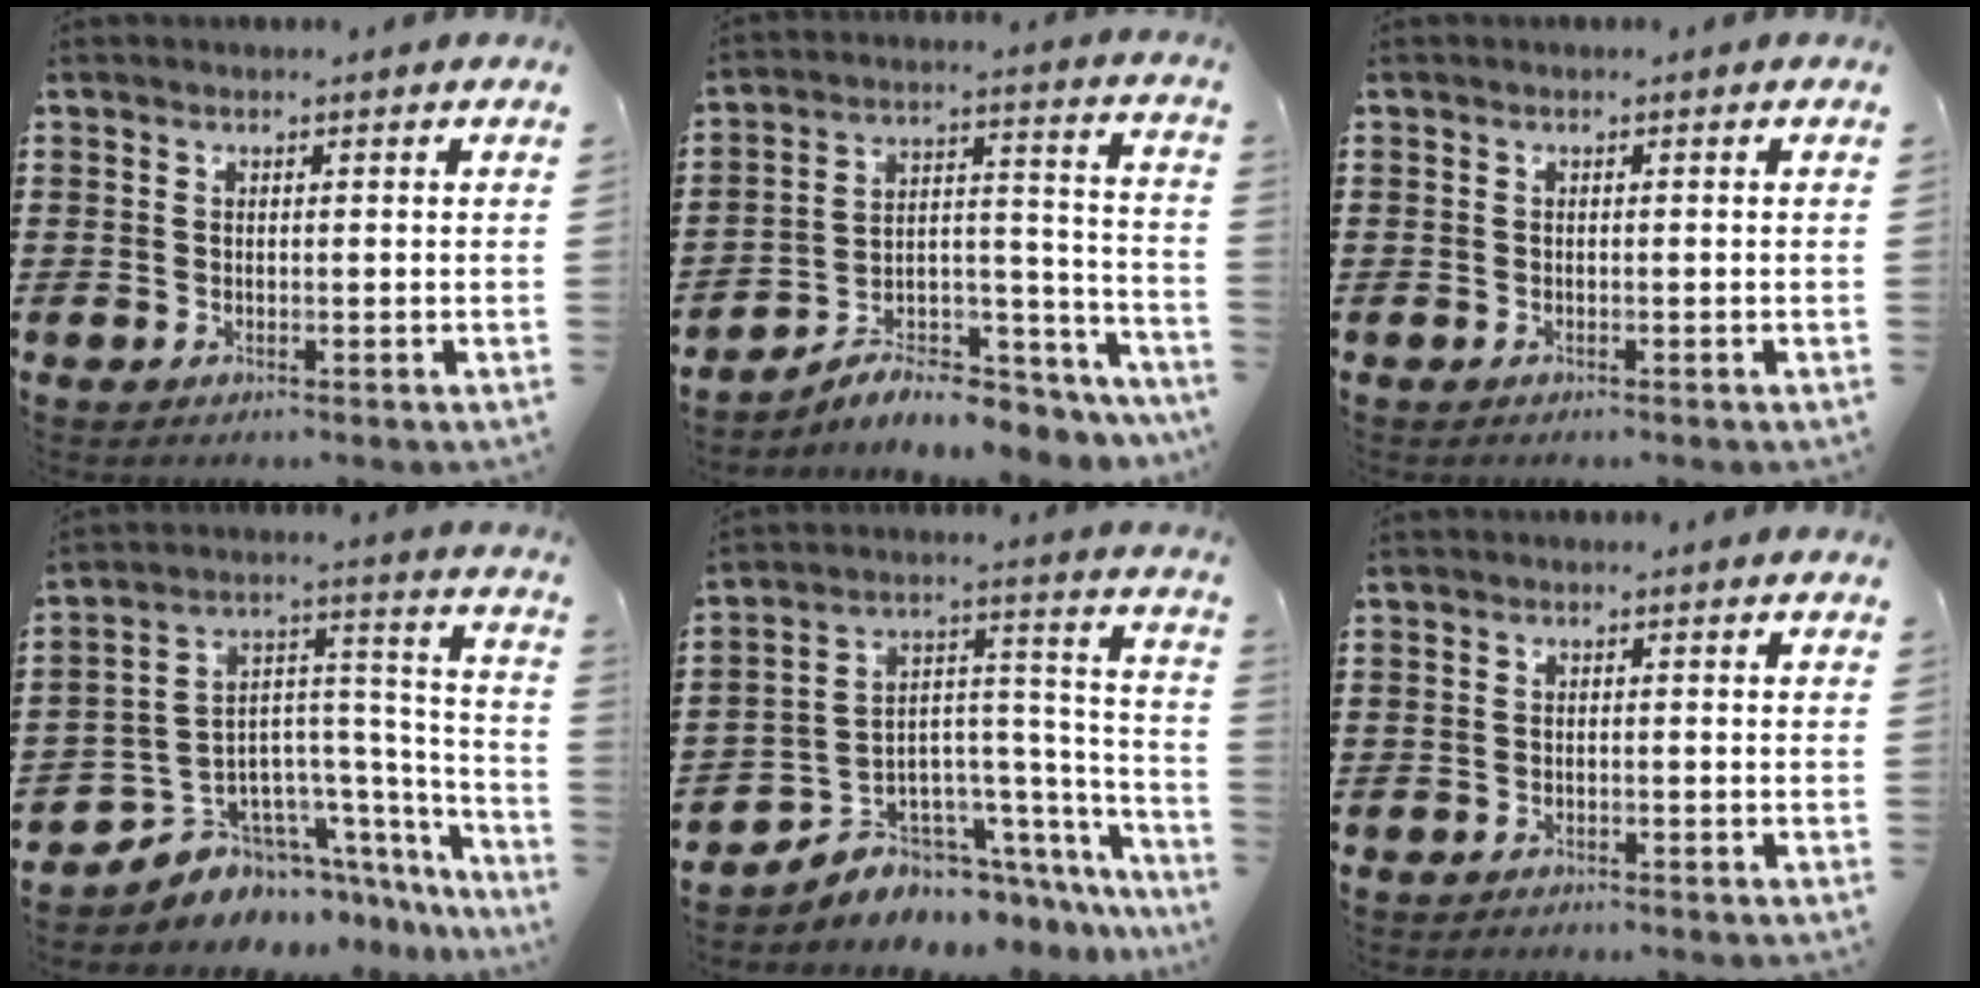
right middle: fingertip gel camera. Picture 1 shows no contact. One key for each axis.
{"total": 6.6, "fx": -6.0, "fy": 1.7, "fz": 2.2, "tx": -0.035, "ty": 0.004, "tz": -0.116}
{"total": 0.0}
{"total": 6.8, "fx": -5.4, "fy": 4.1, "fz": 0.3, "tx": -0.023, "ty": -0.010, "tz": -0.103}
{"total": 5.0, "fx": -3.7, "fy": 3.3, "fz": -0.2, "tx": -0.008, "ty": -0.018, "tz": -0.068}
{"total": 1.0, "fx": -0.9, "fy": 0.3, "fz": -0.1, "tx": 0.001, "ty": 0.005, "tz": -0.022}